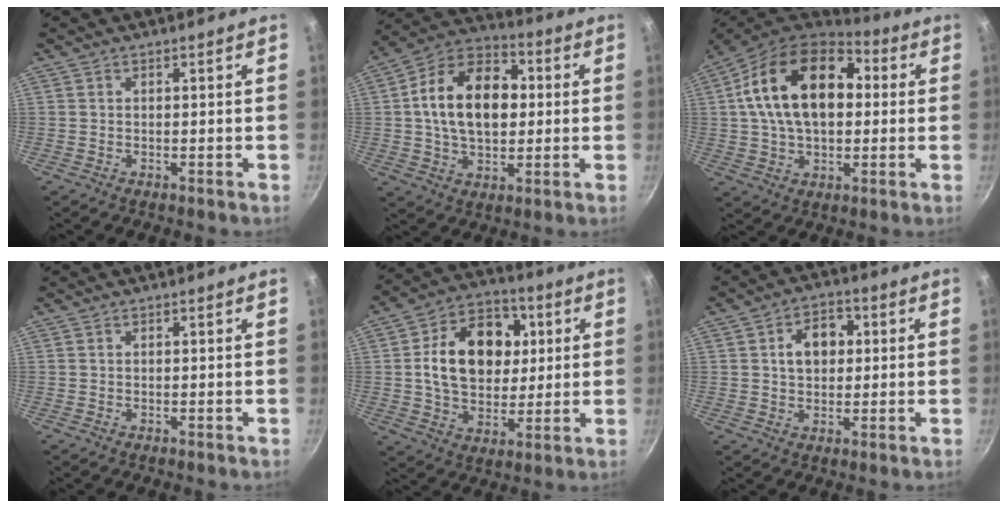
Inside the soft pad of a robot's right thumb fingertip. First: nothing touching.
{"total": 18.2, "force": [1.7, 11.9, 13.6], "torque": [-0.194, 0.024, 0.014]}
{"total": 20.7, "force": [3.5, 13.3, 15.5], "torque": [-0.240, 0.026, 0.043]}
{"total": 0.0}
{"total": 18.3, "force": [2.9, 13.4, 12.1], "torque": [-0.157, 0.012, 0.041]}
{"total": 8.9, "force": [1.5, 6.6, 5.7], "torque": [-0.051, 0.011, 0.017]}